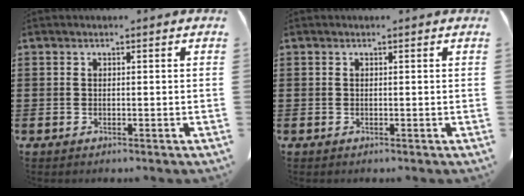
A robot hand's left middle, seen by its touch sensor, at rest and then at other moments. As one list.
[{"total": 0.0}]